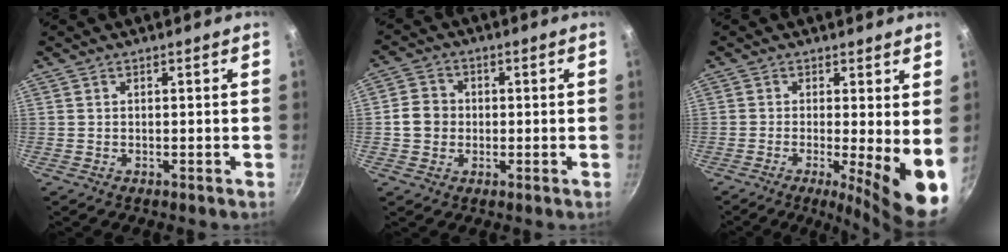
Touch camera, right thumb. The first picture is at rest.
{"total": 5.4, "force": [-0.3, 4.9, 2.3], "torque": [-0.023, 0.011, -0.016]}
{"total": 10.1, "force": [-1.1, 1.9, 9.9], "torque": [-0.128, -0.017, -0.015]}